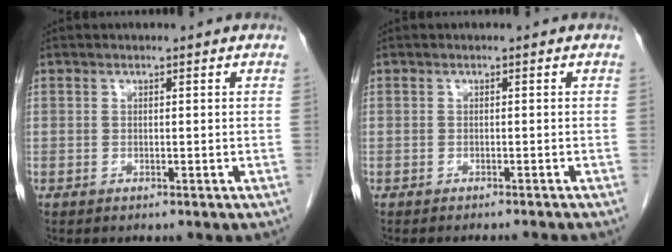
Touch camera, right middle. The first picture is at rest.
{"total": 4.3, "force": [-4.0, -0.3, 1.5], "torque": [-0.012, -0.007, -0.052]}